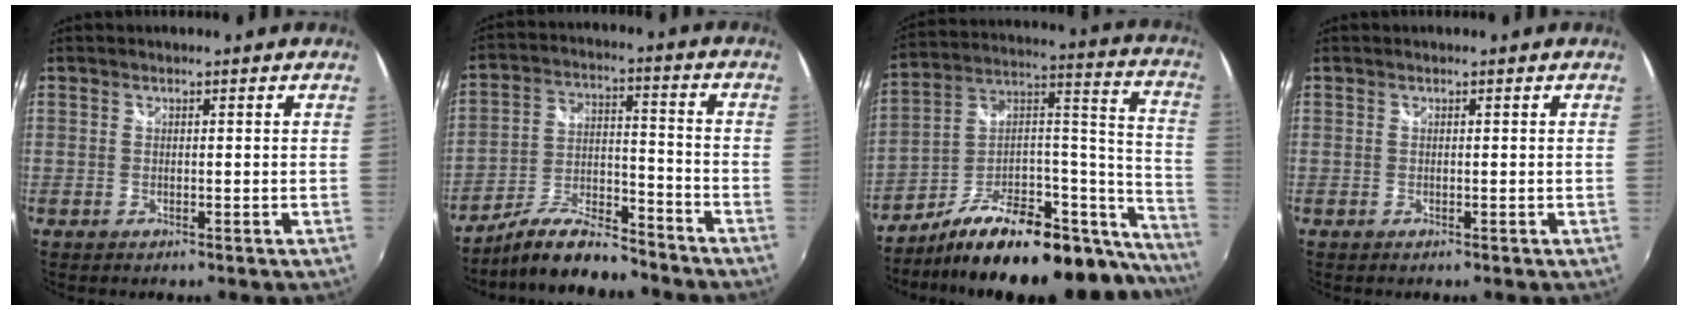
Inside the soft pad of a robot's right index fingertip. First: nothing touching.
{"total": 11.9, "force": [-10.4, 2.7, 5.0], "torque": [-0.108, 0.006, -0.185]}
{"total": 30.4, "force": [-23.7, 10.2, 16.1], "torque": [-0.185, 0.044, -0.350]}
{"total": 0.0}